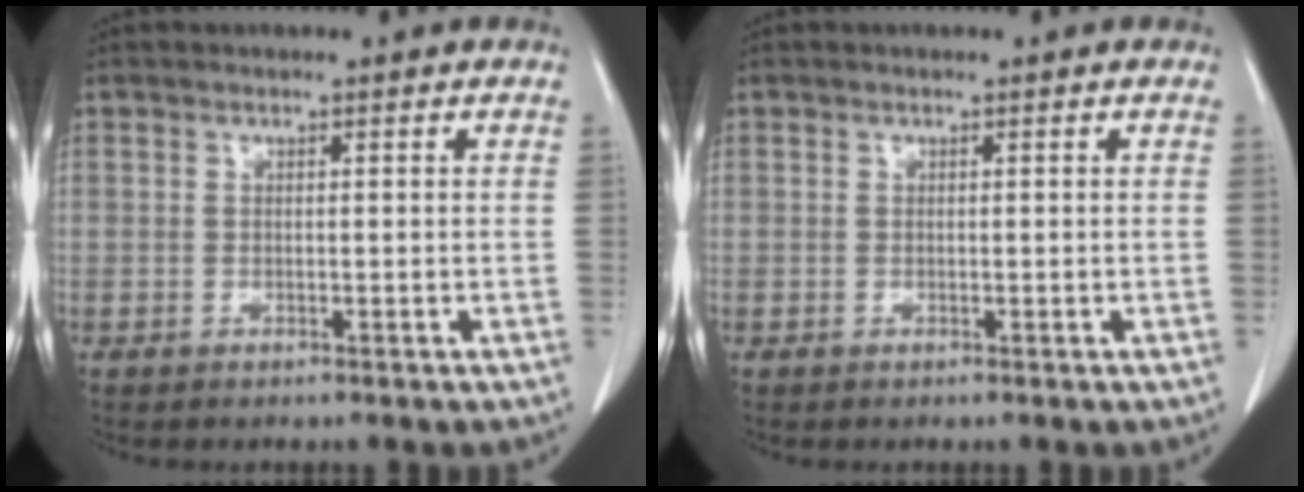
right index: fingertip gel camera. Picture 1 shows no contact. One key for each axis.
{"total": 0.0}